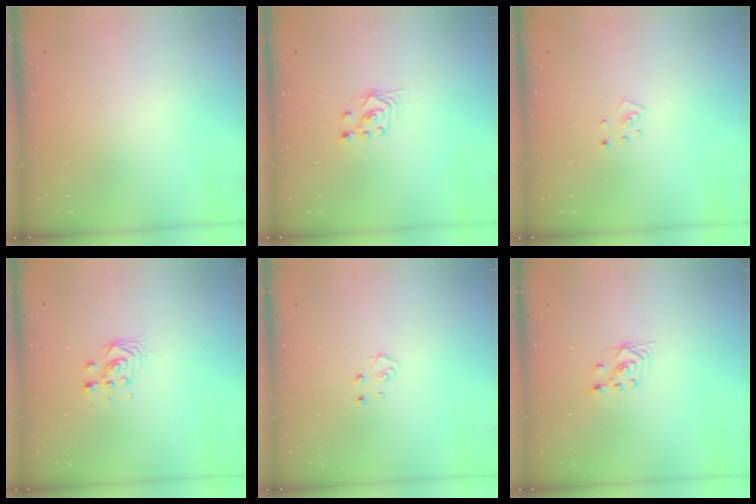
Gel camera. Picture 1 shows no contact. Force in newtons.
{"total": 3.5, "press": 3.0, "slide": 1.7}
{"total": 3.9, "press": 3.9, "slide": 0.3}
{"total": 2.8, "press": 2.8, "slide": 0.2}
{"total": 4.2, "press": 4.1, "slide": 0.4}
{"total": 2.8, "press": 2.4, "slide": 1.4}